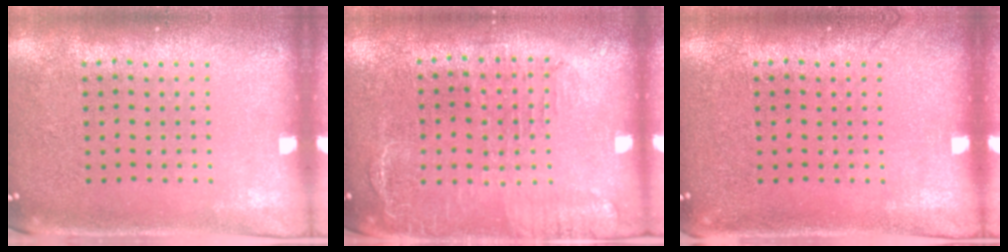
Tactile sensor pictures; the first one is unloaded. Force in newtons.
{"total": 1.7, "press": 1.4, "slide": 1.0}
{"total": 0.7, "press": 0.7, "slide": 0.1}